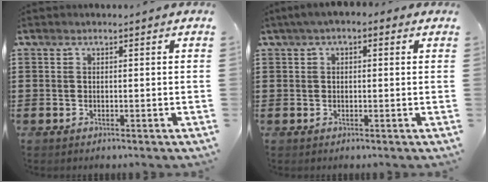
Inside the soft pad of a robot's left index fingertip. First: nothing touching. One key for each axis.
{"total": 1.9, "fx": 0.5, "fy": 1.1, "fz": 1.5, "tx": -0.031, "ty": 0.009, "tz": 0.006}